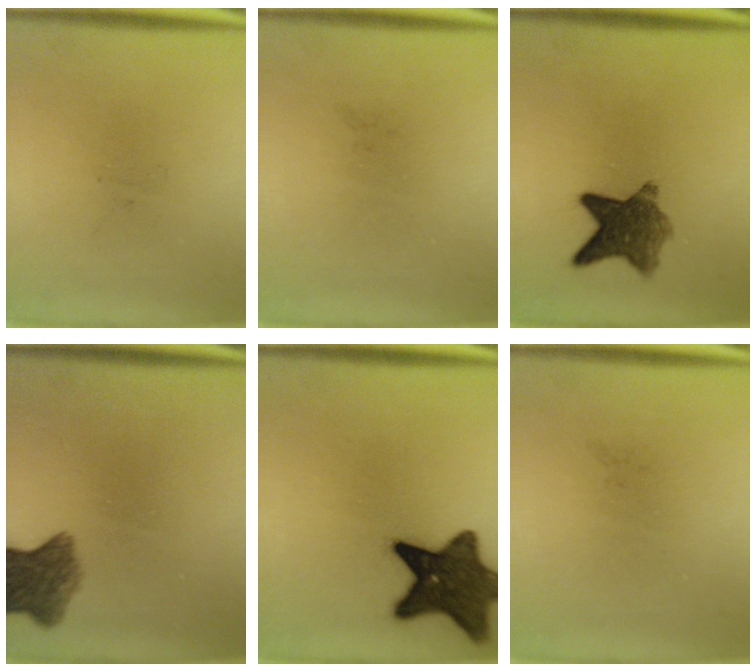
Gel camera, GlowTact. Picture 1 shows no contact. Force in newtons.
{"total": 0.0}
{"total": 8.1}
{"total": 6.6}
{"total": 13.5}
{"total": 0.0}